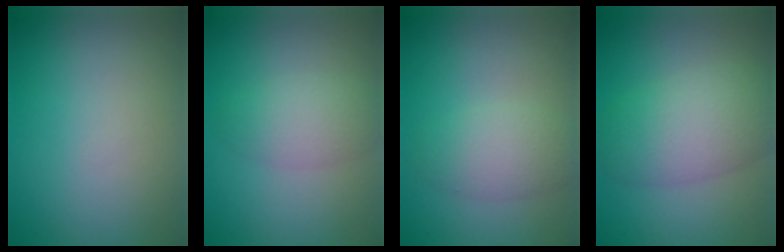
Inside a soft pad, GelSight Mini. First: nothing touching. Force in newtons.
{"total": 3.1, "press": 3.1, "slide": 0.1}
{"total": 3.1, "press": 3.1, "slide": 0.0}
{"total": 6.1, "press": 6.1, "slide": 0.1}